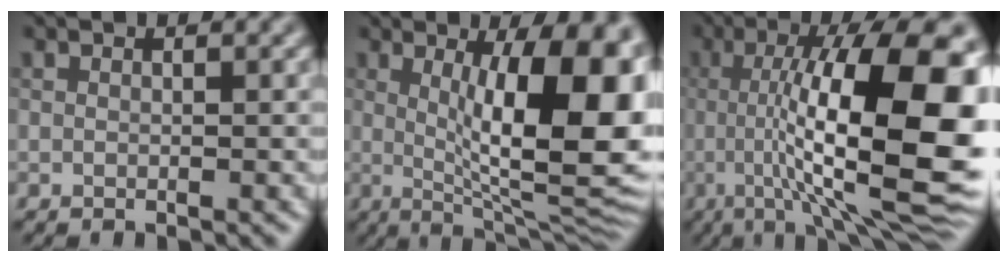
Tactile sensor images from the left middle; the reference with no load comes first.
{"total": 14.4, "force": [1.6, 4.3, 13.6], "torque": [-0.163, -0.002, 0.024]}
{"total": 15.8, "force": [-0.6, 4.1, 15.2], "torque": [-0.216, 0.019, -0.010]}